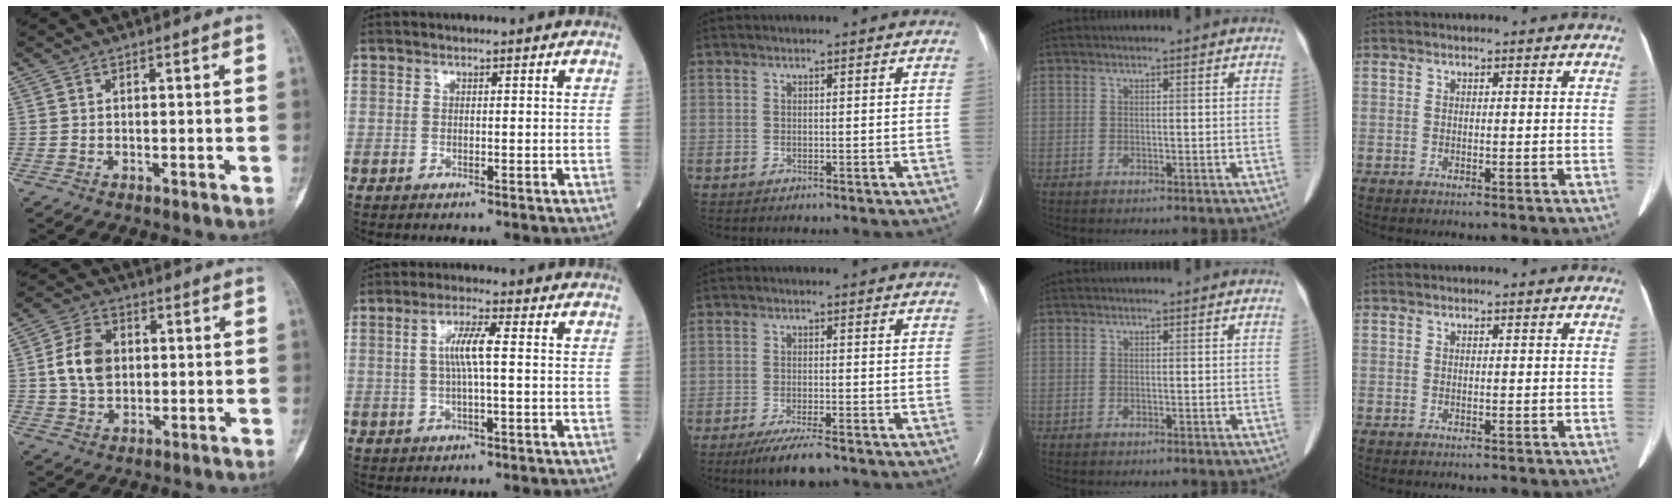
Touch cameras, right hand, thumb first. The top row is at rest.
{"thumb": {"total": 8.8, "force": [1.0, 6.4, 6.0], "torque": [-0.096, 0.005, 0.016]}, "index": {"total": 4.9, "force": [0.5, 0.3, 4.9], "torque": [-0.097, 0.007, 0.009]}, "middle": {"total": 6.2, "force": [-4.6, 0.9, 4.1], "torque": [-0.070, -0.015, -0.073]}}